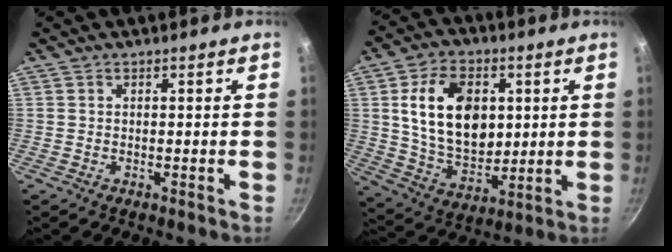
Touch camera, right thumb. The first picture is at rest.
{"total": 17.8, "force": [3.7, 12.0, 12.6], "torque": [-0.185, -0.013, 0.074]}